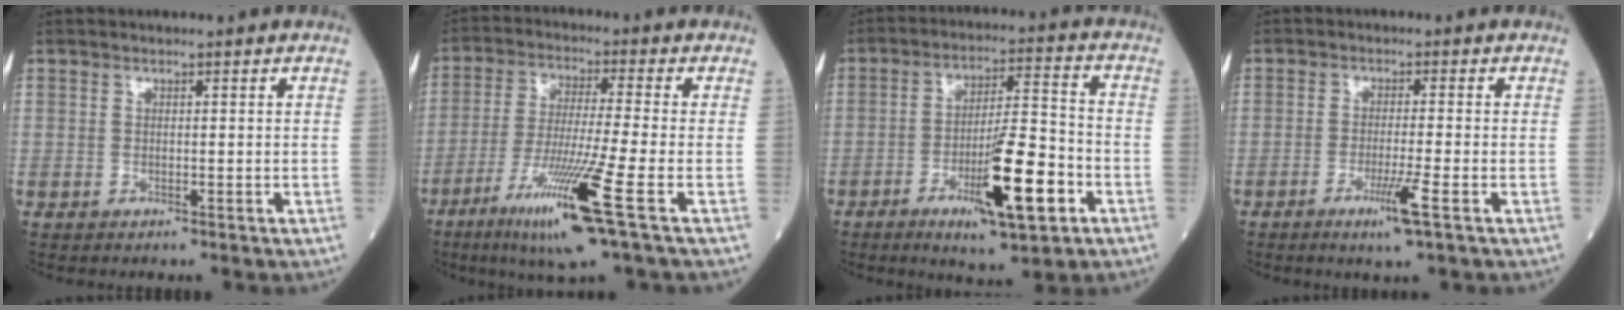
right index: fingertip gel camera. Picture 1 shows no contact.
{"total": 13.0, "force": [-6.2, -1.2, 11.4], "torque": [-0.223, -0.035, -0.115]}
{"total": 13.0, "force": [-5.4, 1.8, 11.7], "torque": [-0.193, -0.008, -0.086]}
{"total": 4.5, "force": [-2.3, -0.6, 3.8], "torque": [-0.071, -0.012, -0.044]}